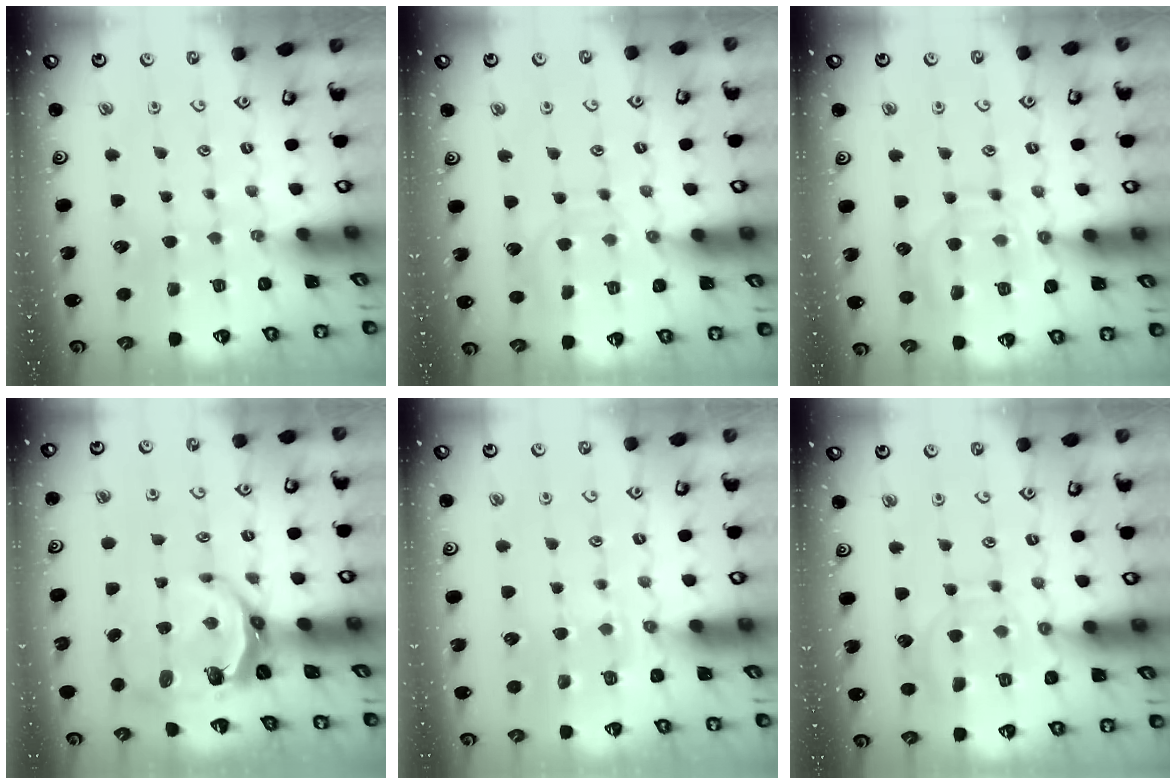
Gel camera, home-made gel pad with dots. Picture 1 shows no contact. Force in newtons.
{"total": 7.3, "press": 7.2, "slide": 0.6}
{"total": 12.8, "press": 12.7, "slide": 1.2}
{"total": 8.1, "press": 7.0, "slide": 4.1}
{"total": 4.9, "press": 4.8, "slide": 1.1}
{"total": 10.1, "press": 10.0, "slide": 1.0}